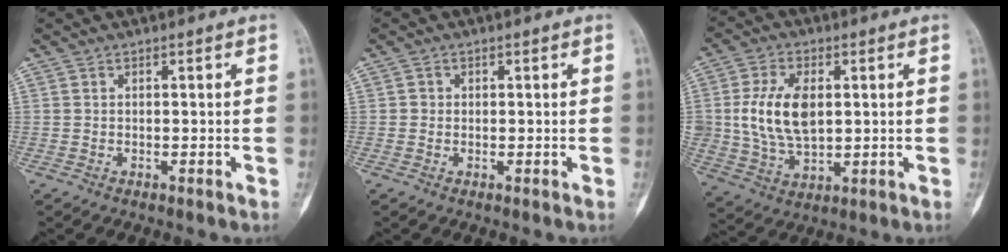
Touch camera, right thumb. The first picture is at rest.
{"total": 0.8, "force": [0.0, 0.8, 0.1], "torque": [0.003, 0.003, 0.000]}
{"total": 12.2, "force": [1.6, 7.3, 9.7], "torque": [-0.182, -0.005, 0.038]}